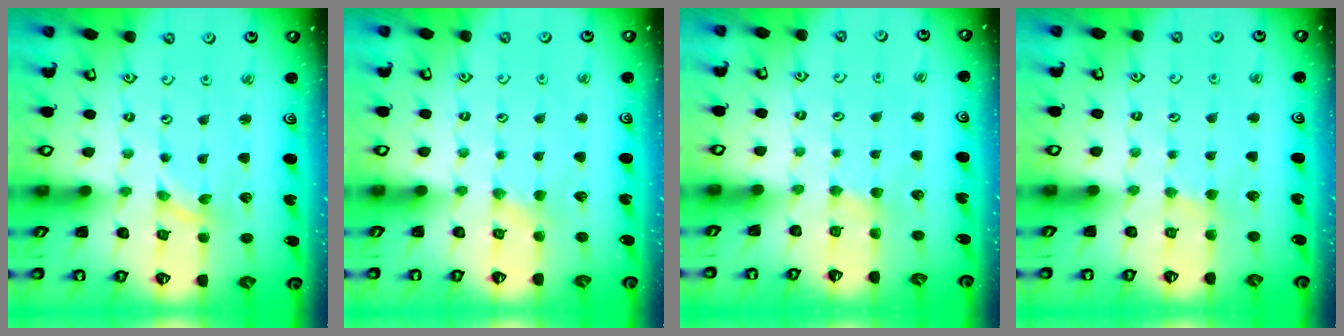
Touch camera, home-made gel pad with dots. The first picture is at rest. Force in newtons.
{"total": 1.2, "press": 1.1, "slide": 0.3}
{"total": 2.5, "press": 2.5, "slide": 0.3}
{"total": 2.0, "press": 2.0, "slide": 0.4}